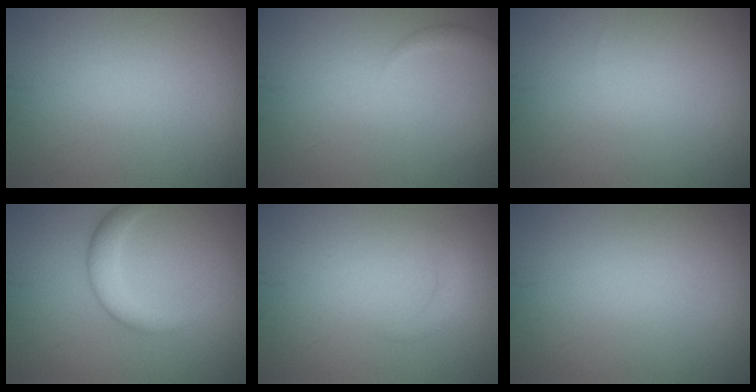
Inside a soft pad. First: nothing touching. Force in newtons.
{"total": 1.8, "press": 1.8, "slide": 0.1}
{"total": 0.0}
{"total": 3.0, "press": 3.0, "slide": 0.1}
{"total": 1.1, "press": 1.1, "slide": 0.1}
{"total": 0.0}